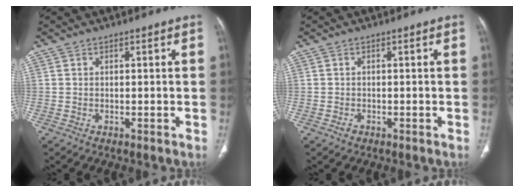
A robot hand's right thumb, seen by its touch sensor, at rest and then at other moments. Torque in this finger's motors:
{"motor_torque": [-0.06, 0.26, -0.27, 0.16, 0.06]}